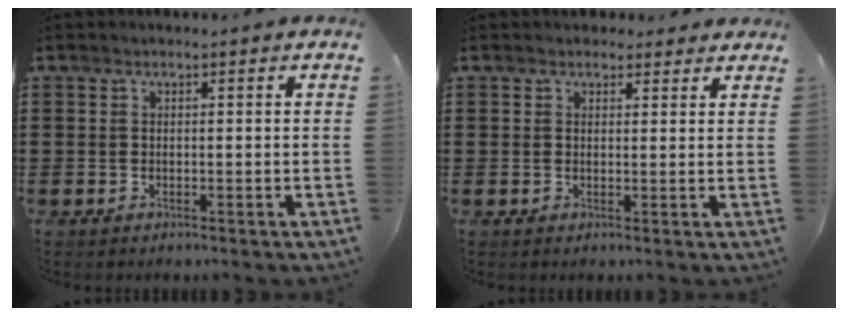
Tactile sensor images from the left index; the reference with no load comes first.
{"total": 2.0, "force": [1.7, 1.0, 0.2], "torque": [-0.001, 0.003, 0.032]}